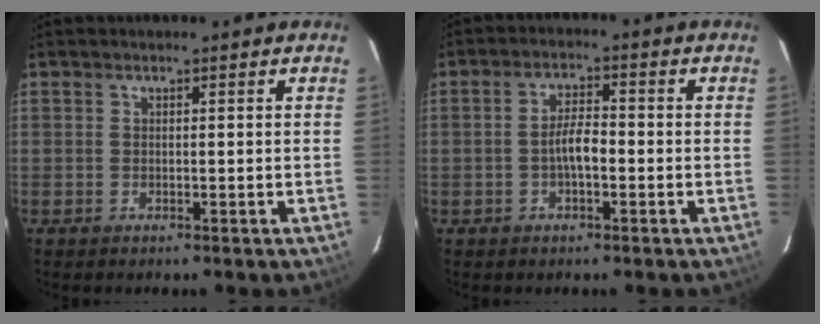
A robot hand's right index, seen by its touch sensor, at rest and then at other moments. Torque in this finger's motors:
{"motor_torque": [1.03, -0.35, 0.56, 0.14]}